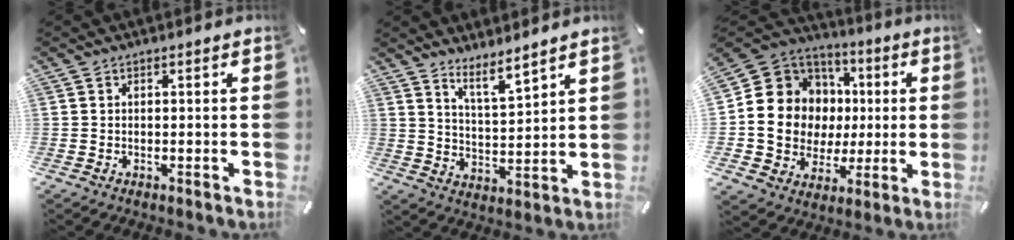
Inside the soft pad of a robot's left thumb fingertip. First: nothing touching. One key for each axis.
{"total": 6.7, "fx": 6.2, "fy": 1.0, "fz": 2.4, "tx": -0.042, "ty": -0.051, "tz": 0.110}
{"total": 14.1, "fx": 0.2, "fy": 13.4, "fz": 4.5, "tx": -0.081, "ty": -0.020, "tz": 0.026}